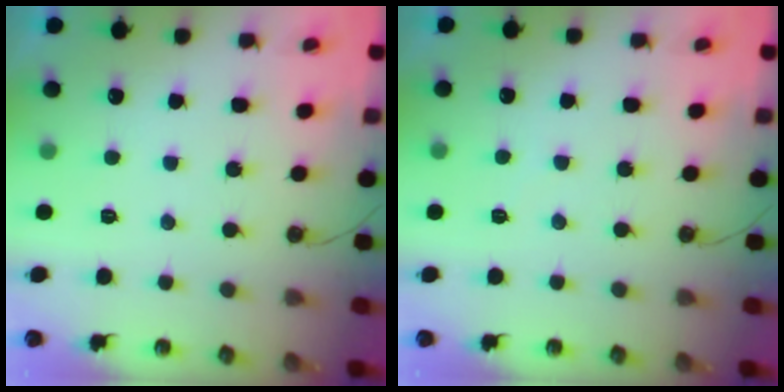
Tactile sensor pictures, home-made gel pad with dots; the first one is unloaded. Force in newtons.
{"total": 2.4, "press": 2.4, "slide": 0.4}